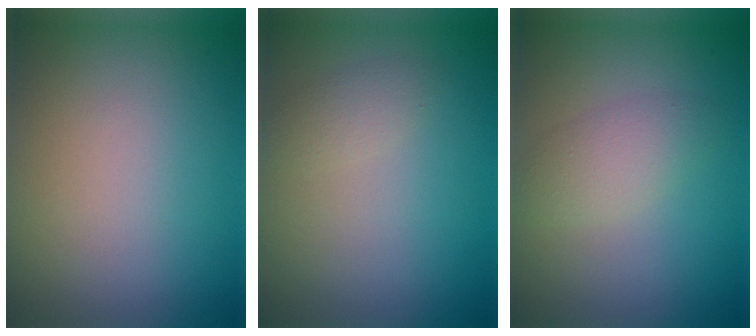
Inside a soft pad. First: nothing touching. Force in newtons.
{"total": 1.2, "press": 1.2, "slide": 0.0}
{"total": 2.4, "press": 2.4, "slide": 0.1}